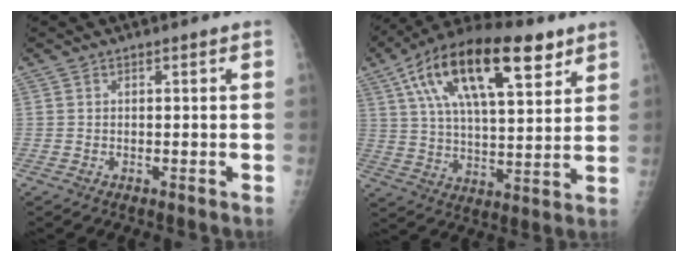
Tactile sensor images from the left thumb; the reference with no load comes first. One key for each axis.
{"total": 22.8, "fx": 11.4, "fy": 9.2, "fz": 17.5, "tx": -0.287, "ty": -0.010, "tz": 0.193}